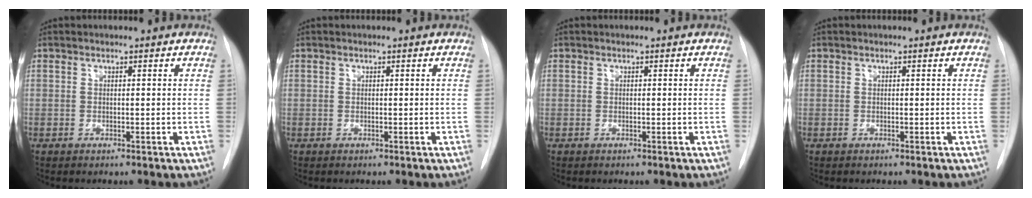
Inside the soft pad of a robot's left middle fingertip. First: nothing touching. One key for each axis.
{"total": 0.0}
{"total": 0.0}
{"total": 0.0}